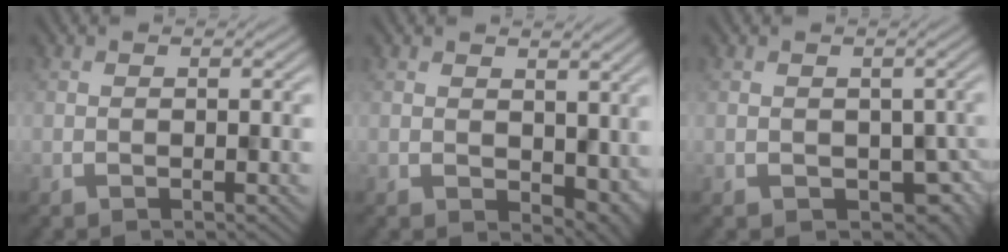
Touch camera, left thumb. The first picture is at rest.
{"total": 2.9, "force": [0.5, 2.3, 1.7], "torque": [-0.020, -0.021, 0.018]}
{"total": 4.2, "force": [-1.8, 3.3, 1.9], "torque": [-0.021, -0.008, -0.009]}